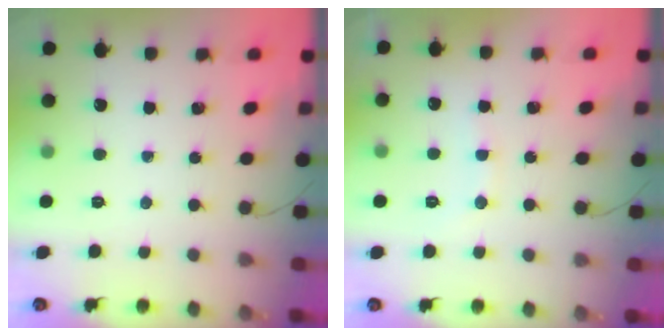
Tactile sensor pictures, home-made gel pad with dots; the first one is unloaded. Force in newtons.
{"total": 7.3, "press": 7.2, "slide": 0.9}